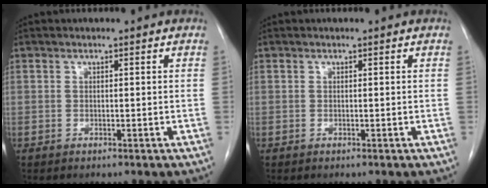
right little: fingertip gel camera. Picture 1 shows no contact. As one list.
[{"total": 0.0}]